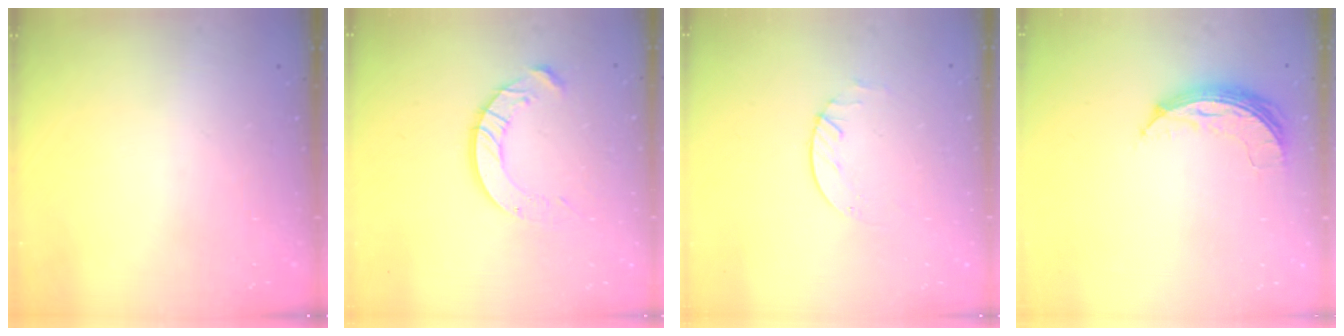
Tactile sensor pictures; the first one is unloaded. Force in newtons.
{"total": 8.3, "press": 8.3, "slide": 0.8}
{"total": 1.7, "press": 1.7, "slide": 0.2}
{"total": 8.2, "press": 8.2, "slide": 0.1}